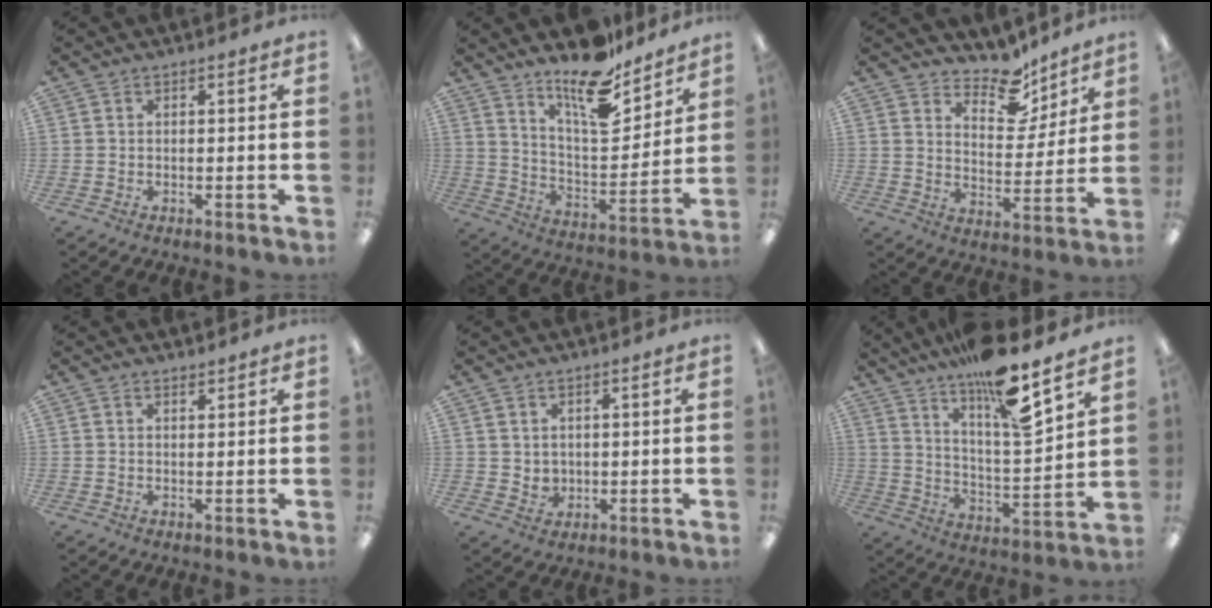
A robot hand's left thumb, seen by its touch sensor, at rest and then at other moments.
{"total": 15.5, "force": [12.0, 5.3, 8.4], "torque": [-0.133, -0.083, 0.205]}
{"total": 11.0, "force": [9.0, 5.1, 3.8], "torque": [-0.046, -0.069, 0.162]}
{"total": 1.2, "force": [1.1, 0.3, 0.4], "torque": [-0.008, -0.002, 0.021]}
{"total": 2.8, "force": [1.8, 2.1, 0.3], "torque": [-0.005, -0.009, 0.032]}
{"total": 15.4, "force": [12.2, 1.8, 9.2], "torque": [-0.164, -0.083, 0.199]}